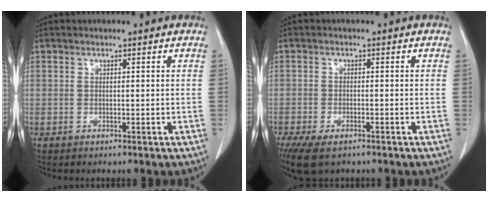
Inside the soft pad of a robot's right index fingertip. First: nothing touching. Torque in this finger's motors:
{"motor_torque": [0.48, -0.44, 0.21, 0.05]}